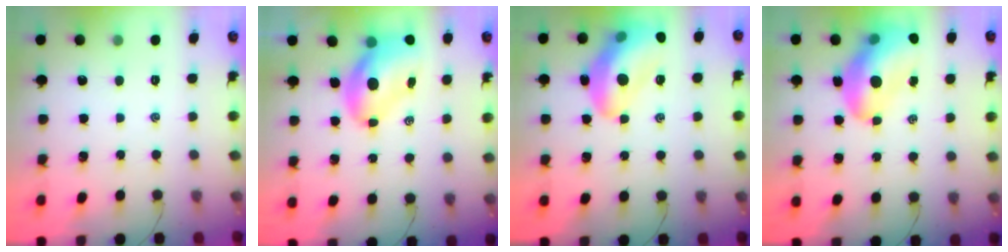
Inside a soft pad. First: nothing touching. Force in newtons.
{"total": 9.5, "press": 9.1, "slide": 2.6}
{"total": 16.8, "press": 16.5, "slide": 3.2}
{"total": 14.5, "press": 13.8, "slide": 4.3}